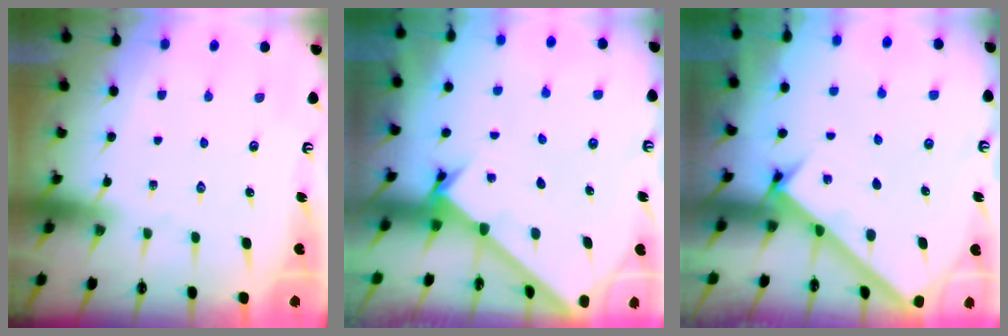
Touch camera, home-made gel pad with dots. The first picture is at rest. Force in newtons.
{"total": 1.7, "press": 1.7, "slide": 0.1}
{"total": 2.4, "press": 2.4, "slide": 0.3}